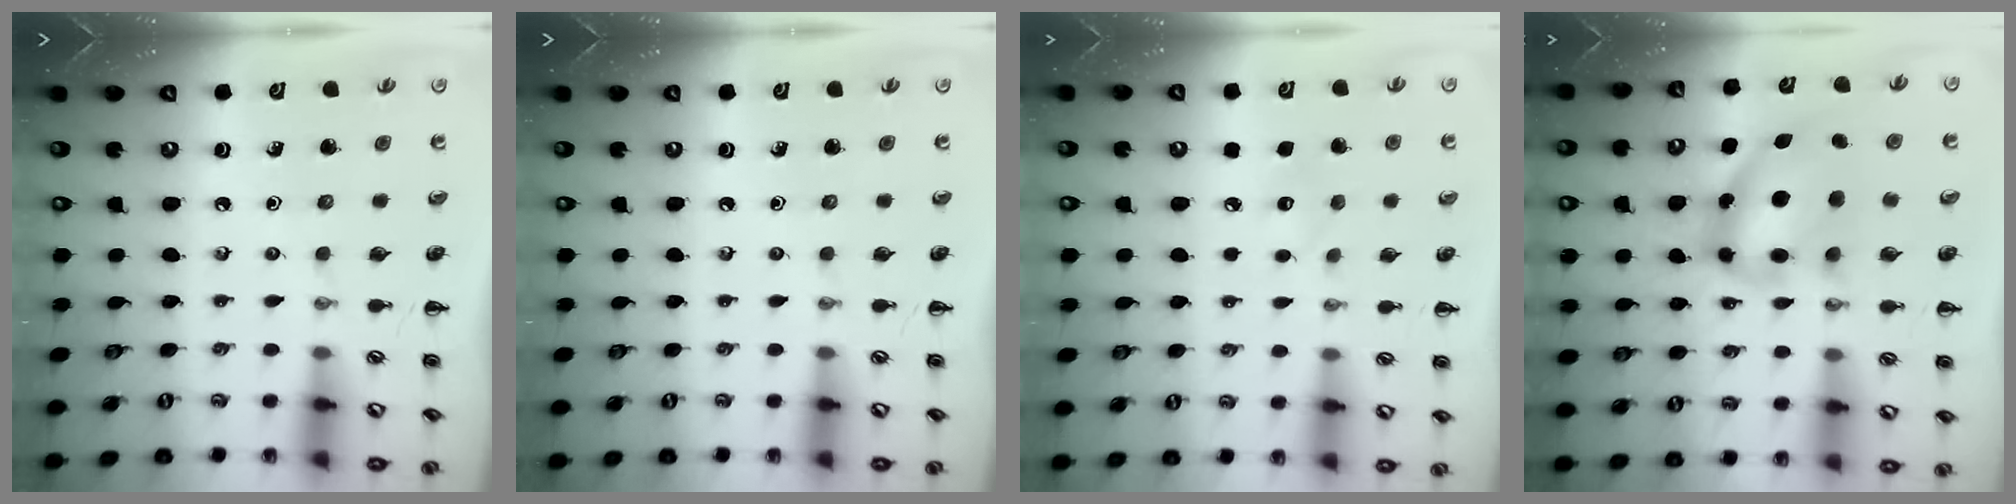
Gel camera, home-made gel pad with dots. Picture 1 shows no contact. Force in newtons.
{"total": 0.0}
{"total": 5.5, "press": 5.3, "slide": 1.3}
{"total": 9.8, "press": 9.5, "slide": 2.5}